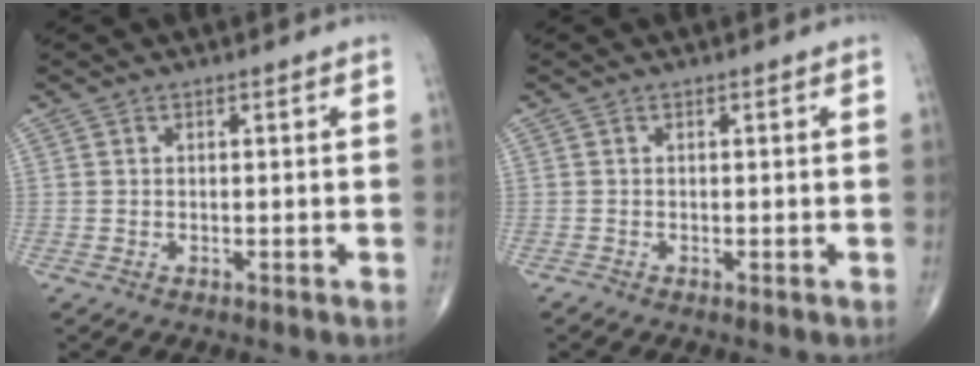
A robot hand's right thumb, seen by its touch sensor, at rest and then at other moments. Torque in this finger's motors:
{"motor_torque": [0.19, -0.13, 0.00, -0.07, -0.06]}